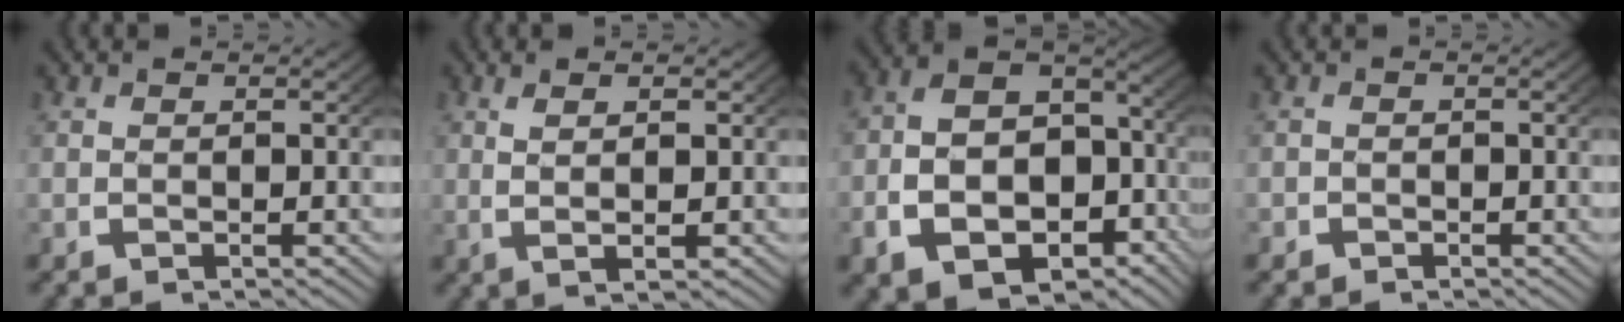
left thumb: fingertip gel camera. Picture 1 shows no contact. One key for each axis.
{"total": 2.6, "fx": 0.7, "fy": 0.4, "fz": 2.5, "tx": -0.049, "ty": -0.002, "tz": 0.020}
{"total": 12.8, "fx": -3.1, "fy": 9.2, "fz": 8.3, "tx": -0.162, "ty": -0.038, "tz": -0.034}
{"total": 0.9, "fx": -0.6, "fy": 0.7, "fz": -0.1, "tx": 0.005, "ty": -0.005, "tz": -0.014}